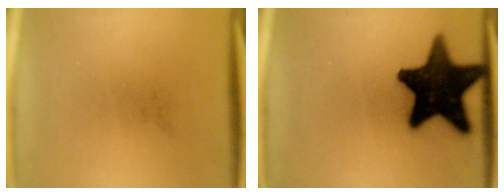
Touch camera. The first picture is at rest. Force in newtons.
{"total": 19.8}